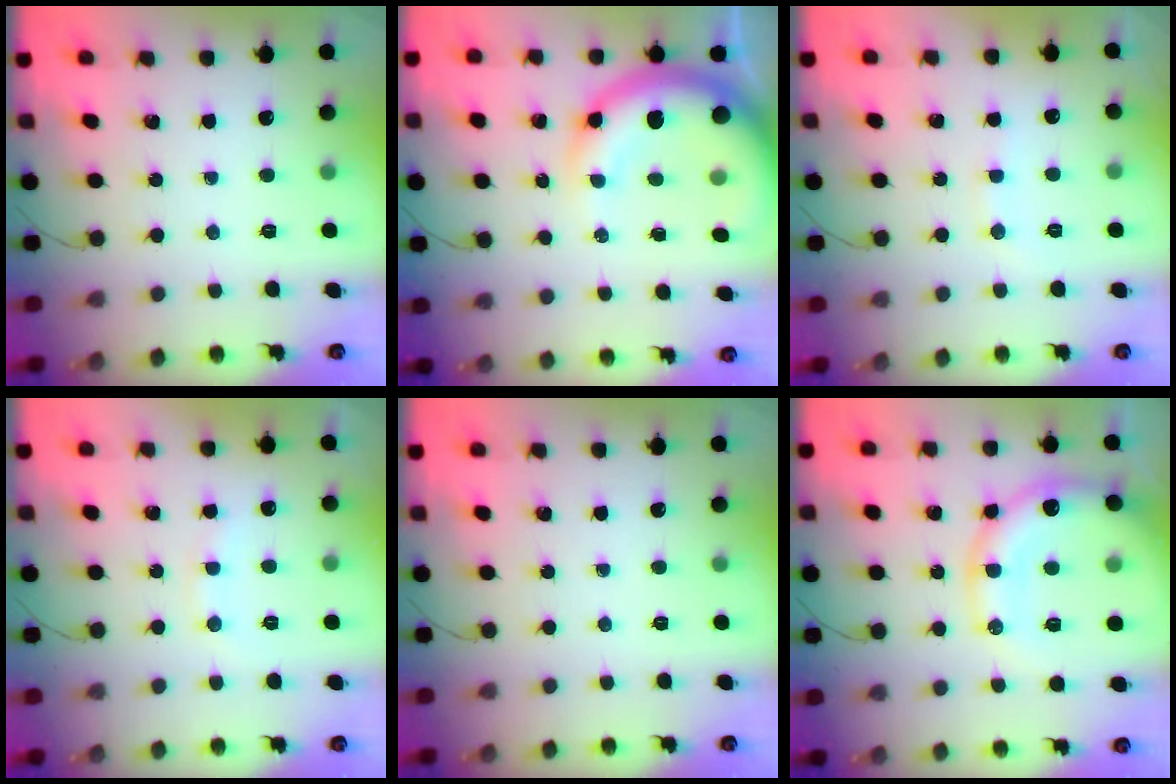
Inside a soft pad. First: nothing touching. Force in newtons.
{"total": 13.5, "press": 13.2, "slide": 2.5}
{"total": 6.9, "press": 6.8, "slide": 1.4}
{"total": 7.7, "press": 7.6, "slide": 1.5}
{"total": 0.0}
{"total": 18.2, "press": 17.9, "slide": 3.2}